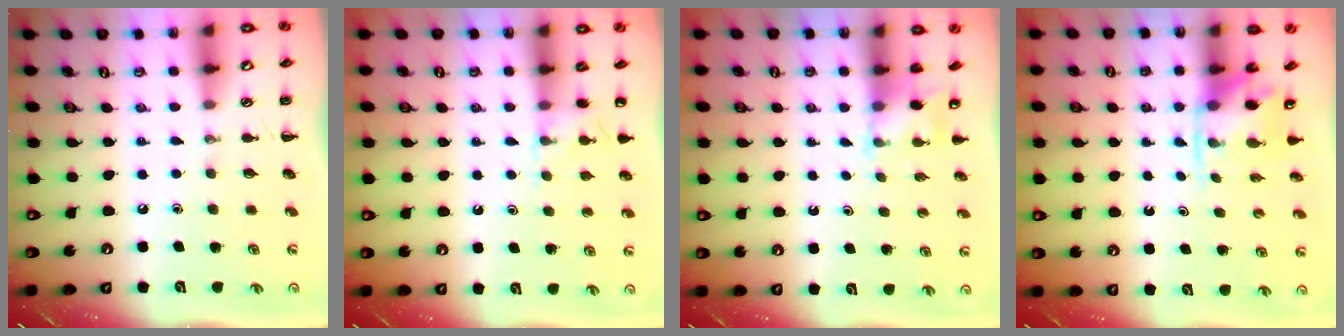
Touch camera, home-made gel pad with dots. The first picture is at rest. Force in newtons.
{"total": 5.7, "press": 5.4, "slide": 1.8}
{"total": 3.1, "press": 2.9, "slide": 1.1}
{"total": 4.7, "press": 4.6, "slide": 0.6}